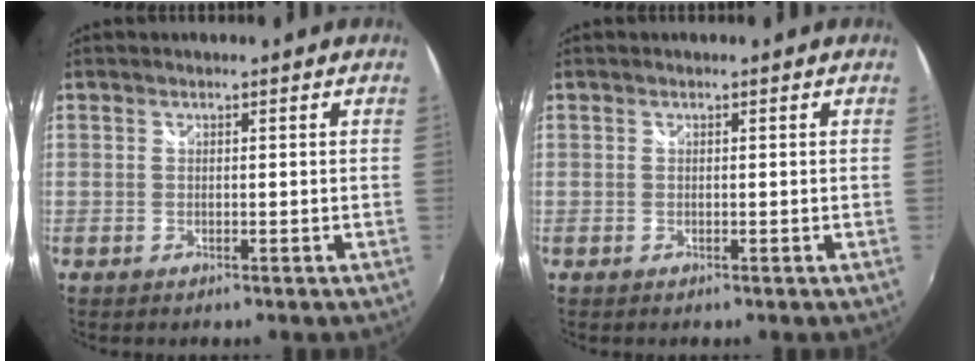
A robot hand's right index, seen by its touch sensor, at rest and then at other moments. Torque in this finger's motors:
{"motor_torque": [-0.02, -0.02, 0.03, 0.01]}